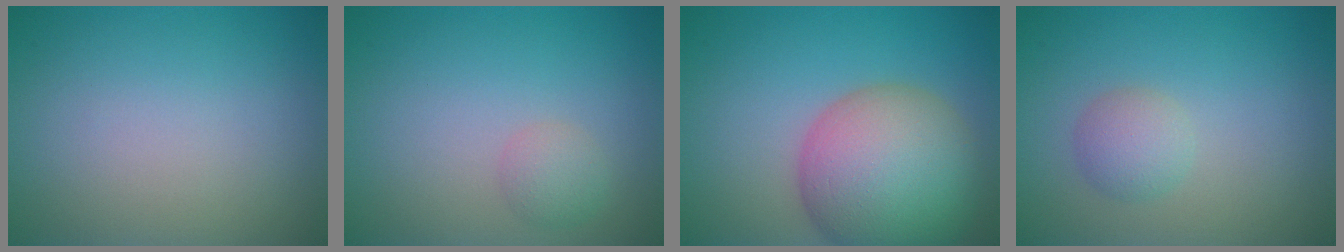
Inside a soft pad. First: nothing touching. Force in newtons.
{"total": 1.5, "press": 1.5, "slide": 0.1}
{"total": 11.1, "press": 11.1, "slide": 0.7}
{"total": 2.0, "press": 2.0, "slide": 0.1}